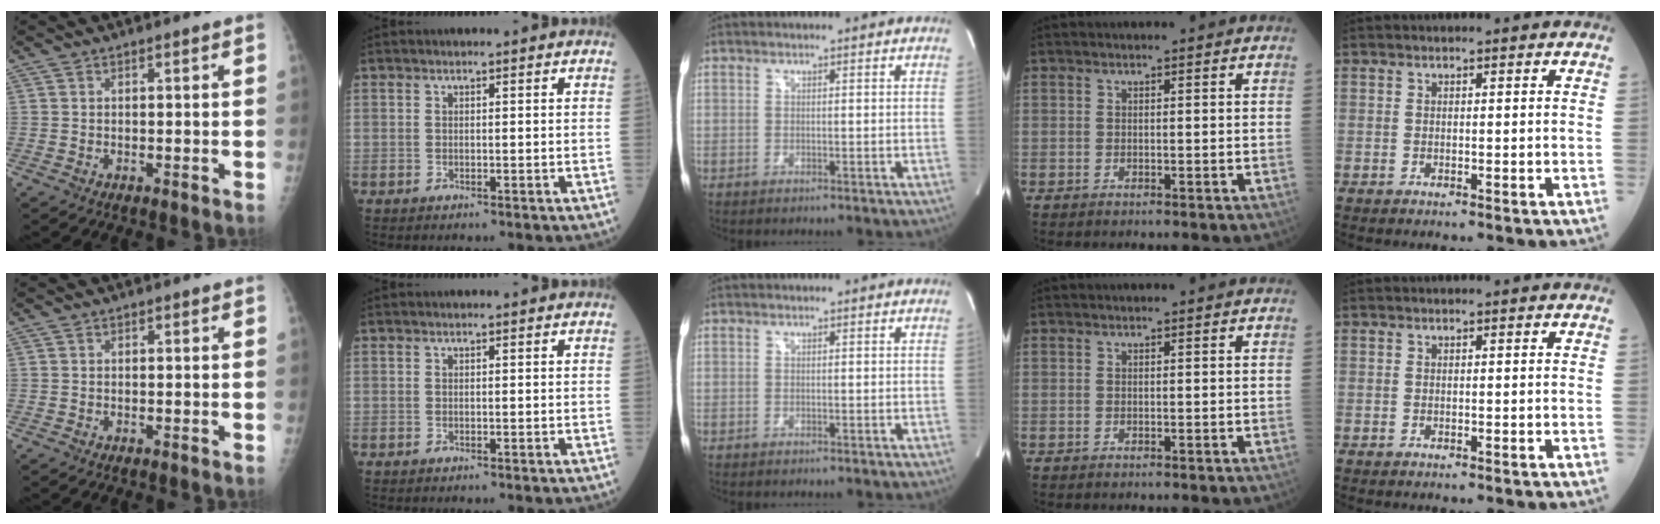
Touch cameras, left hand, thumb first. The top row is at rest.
{}